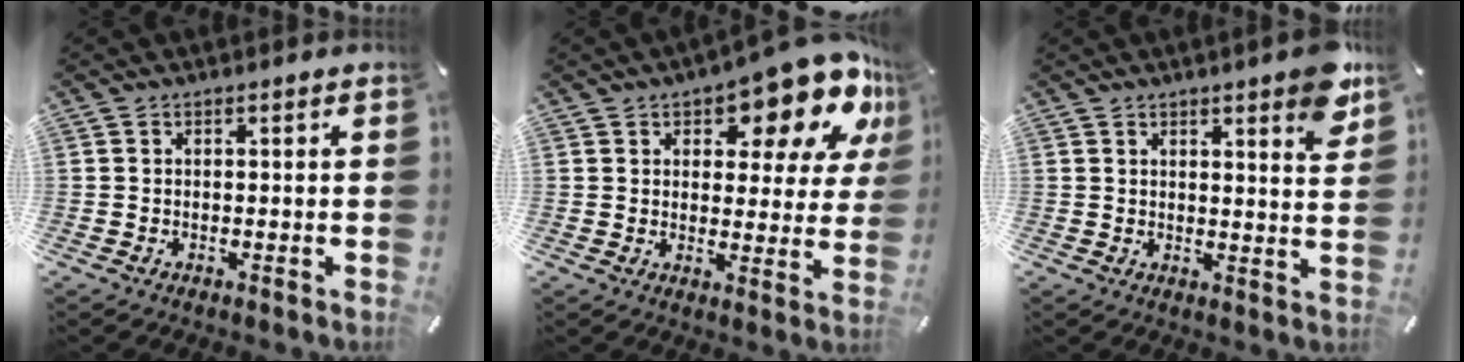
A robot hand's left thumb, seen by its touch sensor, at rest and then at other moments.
{"total": 15.2, "force": [10.5, 5.9, 9.3], "torque": [-0.112, -0.076, 0.172]}
{"total": 6.2, "force": [4.5, 1.4, 4.0], "torque": [-0.050, -0.030, 0.072]}